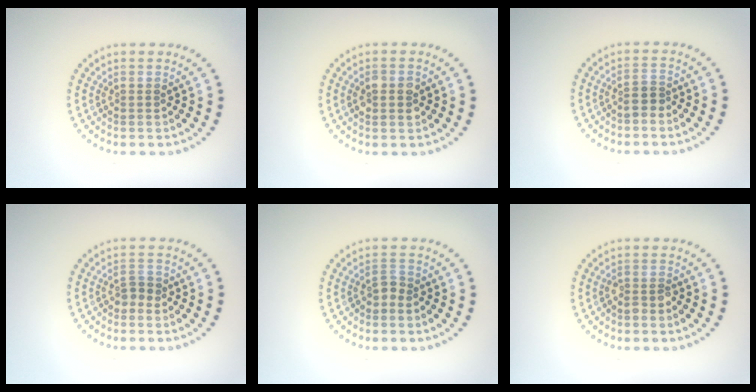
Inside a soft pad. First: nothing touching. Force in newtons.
{"total": 2.3, "press": 2.3, "slide": 0.2}
{"total": 1.6, "press": 1.4, "slide": 0.7}
{"total": 1.1, "press": 0.9, "slide": 0.6}
{"total": 1.3, "press": 1.0, "slide": 0.8}
{"total": 1.4, "press": 1.3, "slide": 0.7}